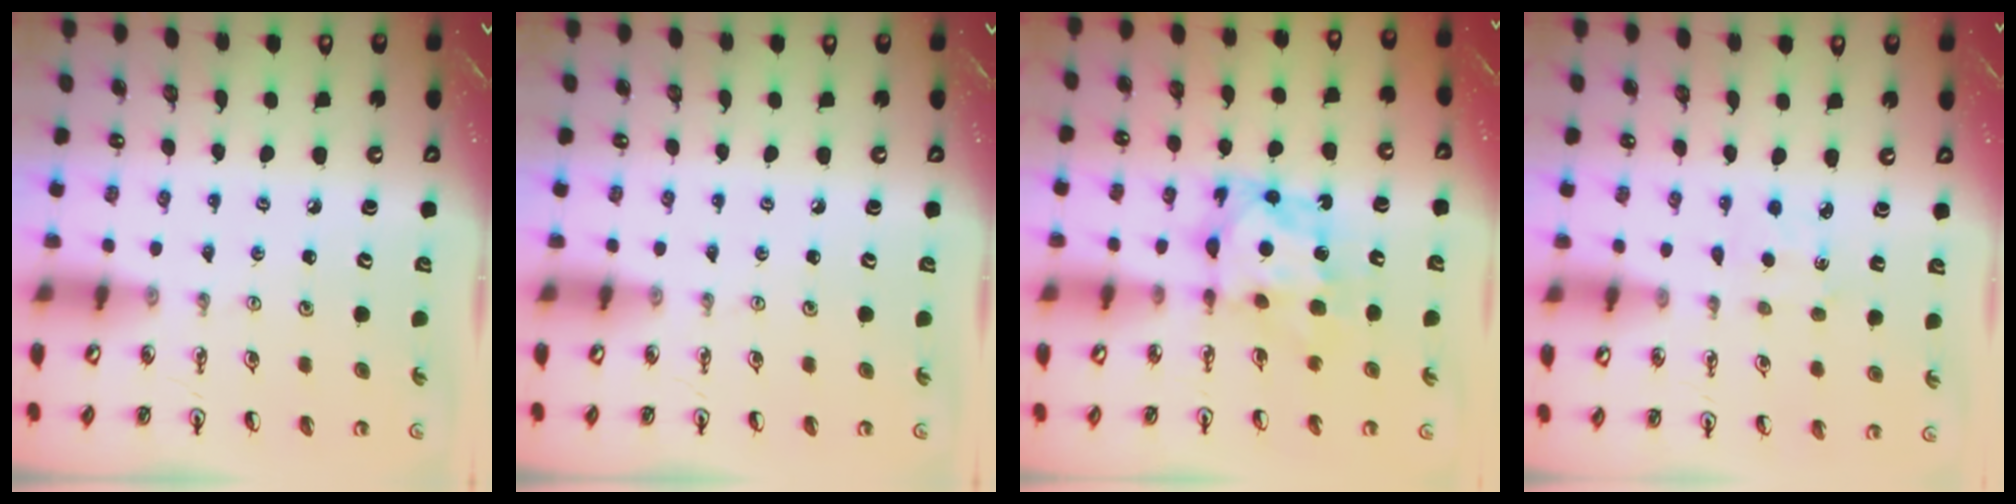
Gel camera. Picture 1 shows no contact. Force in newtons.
{"total": 0.0}
{"total": 6.9, "press": 6.9, "slide": 0.5}
{"total": 1.6, "press": 1.6, "slide": 0.3}